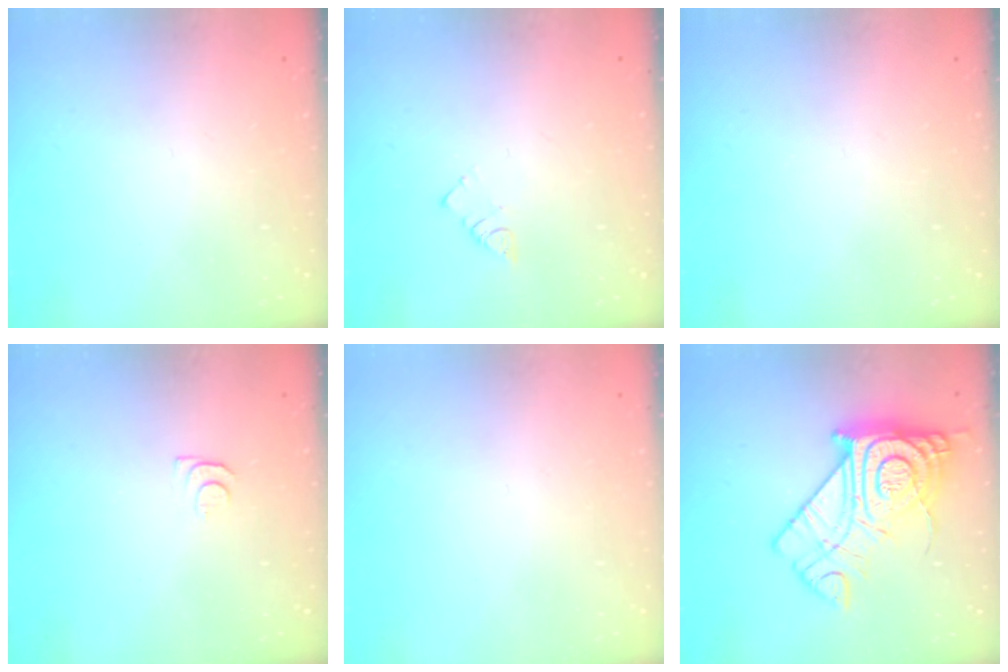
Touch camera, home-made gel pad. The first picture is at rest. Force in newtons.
{"total": 2.5, "press": 2.5, "slide": 0.1}
{"total": 0.0}
{"total": 4.4, "press": 4.4, "slide": 0.6}
{"total": 1.6, "press": 1.6, "slide": 0.1}
{"total": 21.8, "press": 21.8, "slide": 2.0}